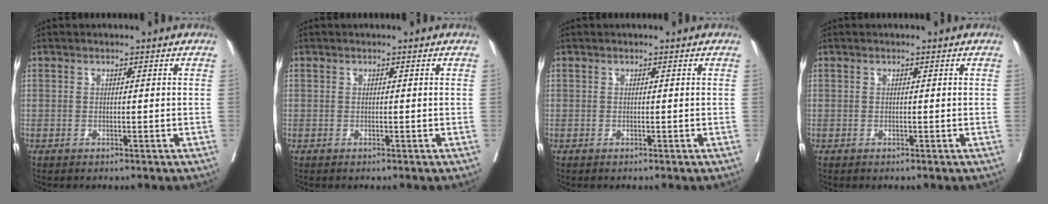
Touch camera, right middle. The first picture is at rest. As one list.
[{"total": 0.0}, {"total": 0.0}, {"total": 0.0}]